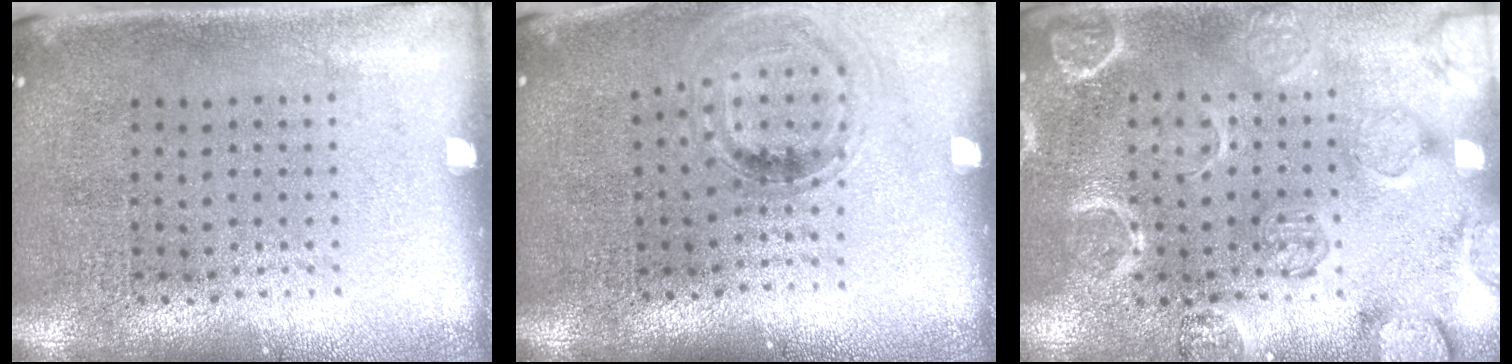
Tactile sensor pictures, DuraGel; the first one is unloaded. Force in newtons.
{"total": 0.9, "press": 0.8, "slide": 0.2}
{"total": 2.5, "press": 2.5, "slide": 0.1}